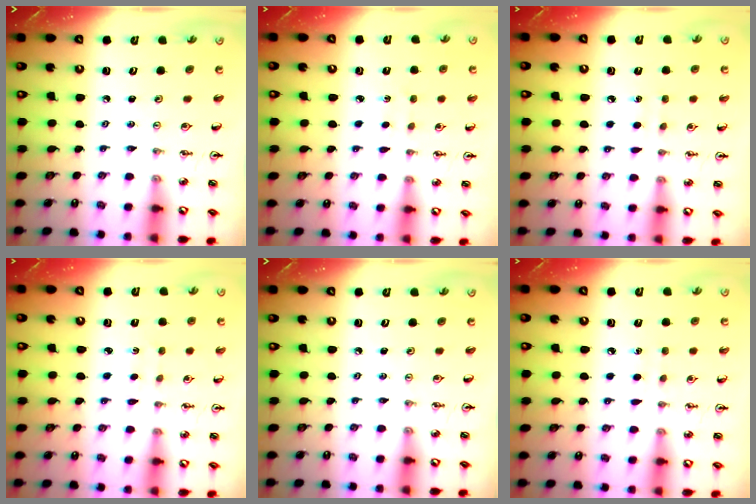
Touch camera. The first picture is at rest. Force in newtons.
{"total": 2.8, "press": 2.8, "slide": 0.4}
{"total": 6.1, "press": 6.1, "slide": 0.7}
{"total": 1.7, "press": 1.6, "slide": 0.4}
{"total": 0.0}
{"total": 4.5, "press": 4.4, "slide": 0.6}